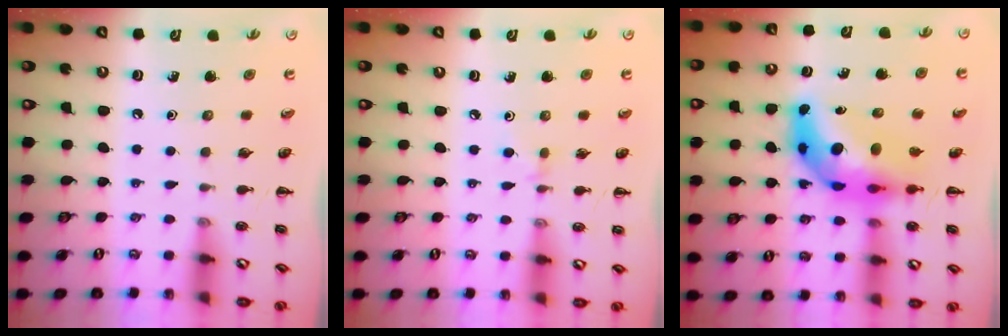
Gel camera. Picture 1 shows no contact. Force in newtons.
{"total": 2.2, "press": 2.0, "slide": 0.8}
{"total": 11.3, "press": 10.8, "slide": 3.4}